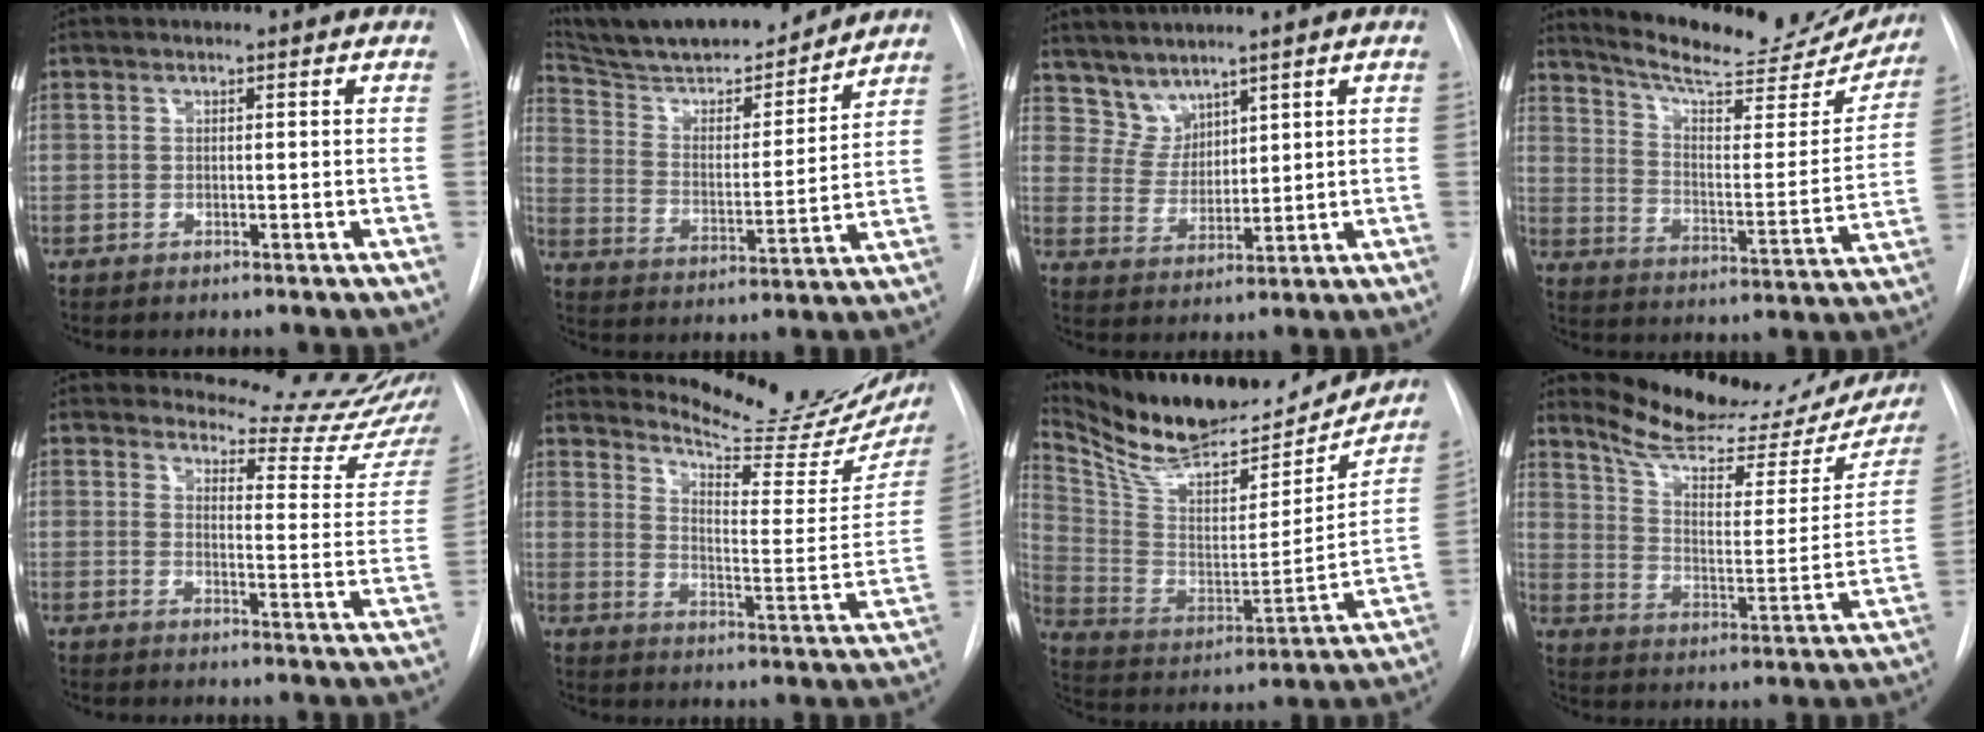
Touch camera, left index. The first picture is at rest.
{"total": 20.9, "force": [19.0, 3.5, 7.9], "torque": [-0.132, 0.000, 0.298]}
{"total": 4.7, "force": [4.4, 1.6, -0.2], "torque": [0.001, 0.009, 0.099]}
{"total": 24.1, "force": [21.8, 4.7, 8.9], "torque": [-0.130, -0.042, 0.293]}
{"total": 14.9, "force": [14.7, 1.4, 2.0], "torque": [-0.007, -0.111, 0.153]}
{"total": 19.8, "force": [18.6, 1.9, 6.6], "torque": [-0.097, -0.098, 0.239]}
{"total": 26.0, "force": [23.4, 7.0, 9.0], "torque": [-0.169, -0.031, 0.359]}
{"total": 23.1, "force": [20.7, 5.9, 8.4], "torque": [-0.113, -0.047, 0.274]}